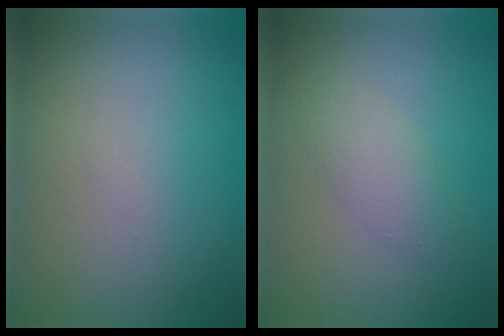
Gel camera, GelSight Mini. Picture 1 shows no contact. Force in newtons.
{"total": 2.1, "press": 2.1, "slide": 0.0}